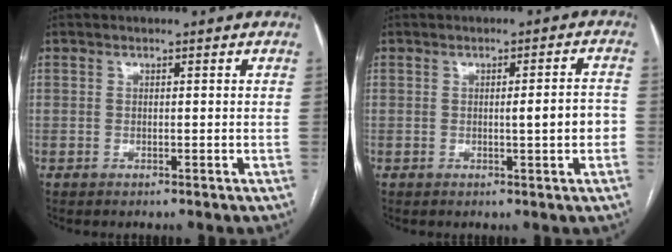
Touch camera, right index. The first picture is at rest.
{"total": 4.0, "force": [-0.7, 0.3, 4.0], "torque": [-0.054, 0.007, -0.008]}